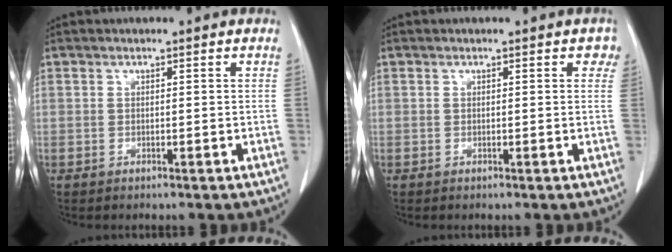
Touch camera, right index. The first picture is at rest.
{"total": 1.5, "force": [0.7, 0.9, 1.1], "torque": [-0.002, 0.005, 0.001]}